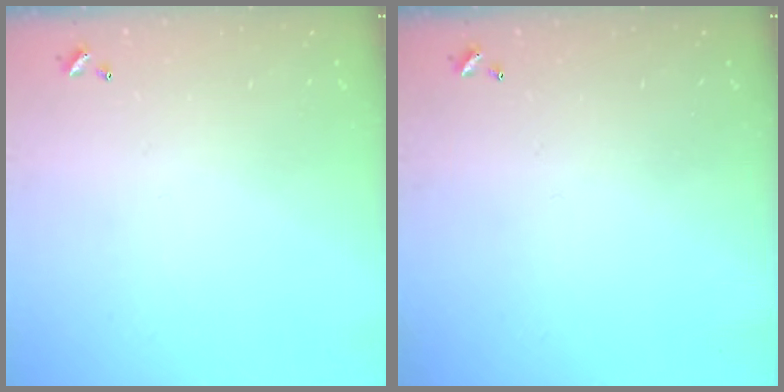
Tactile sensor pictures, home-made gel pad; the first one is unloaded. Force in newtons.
{"total": 0.0}